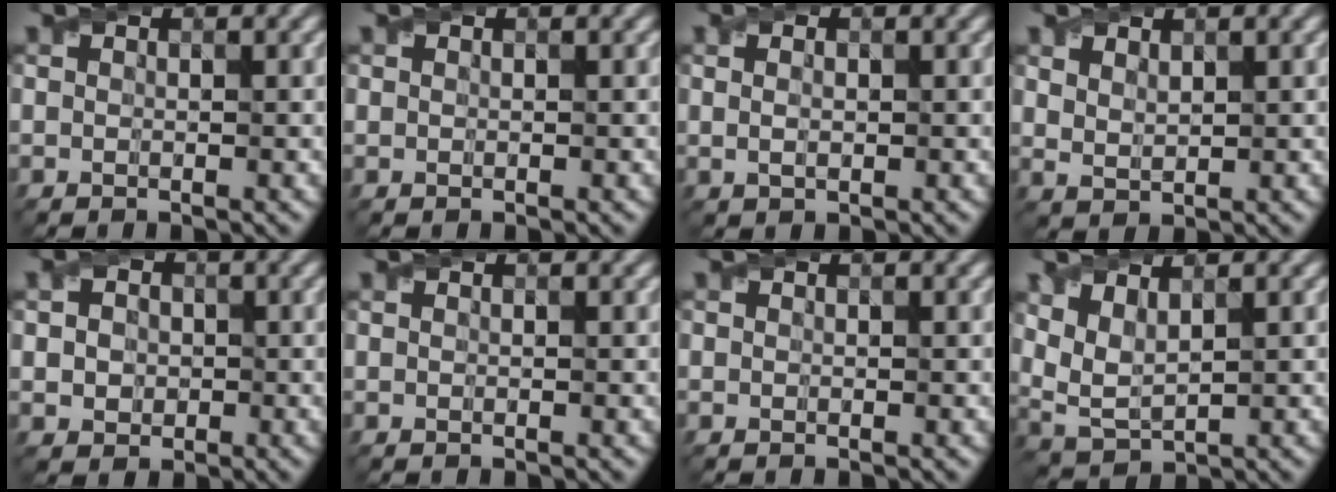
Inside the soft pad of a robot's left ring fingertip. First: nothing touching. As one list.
[{"total": 0.0}, {"total": 1.7, "force": [0.4, 1.0, 1.2], "torque": [-0.023, -0.002, 0.015]}, {"total": 1.8, "force": [1.3, 0.8, 0.9], "torque": [-0.022, -0.005, 0.031]}, {"total": 4.1, "force": [0.7, 3.5, 2.1], "torque": [-0.026, 0.020, -0.006]}, {"total": 0.0}, {"total": 0.0}, {"total": 3.7, "force": [1.7, 1.8, 2.7], "torque": [-0.067, -0.007, 0.040]}]